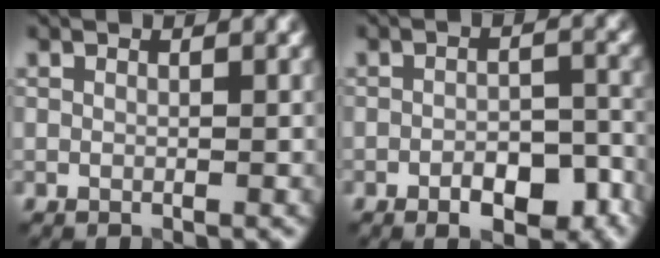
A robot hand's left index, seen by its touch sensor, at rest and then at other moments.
{"total": 5.0, "force": [-2.5, 2.2, 3.8], "torque": [-0.050, 0.003, -0.033]}